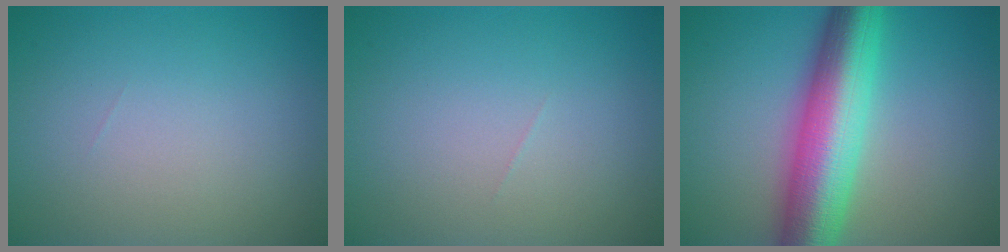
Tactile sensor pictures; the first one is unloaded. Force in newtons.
{"total": 0.0}
{"total": 10.3, "press": 10.3, "slide": 0.2}